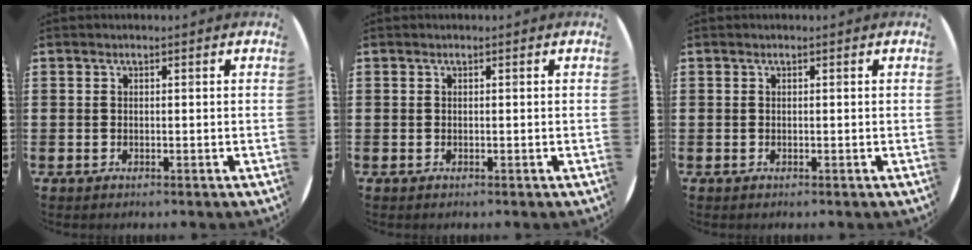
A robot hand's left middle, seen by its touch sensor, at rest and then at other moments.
{"total": 0.0}
{"total": 0.0}